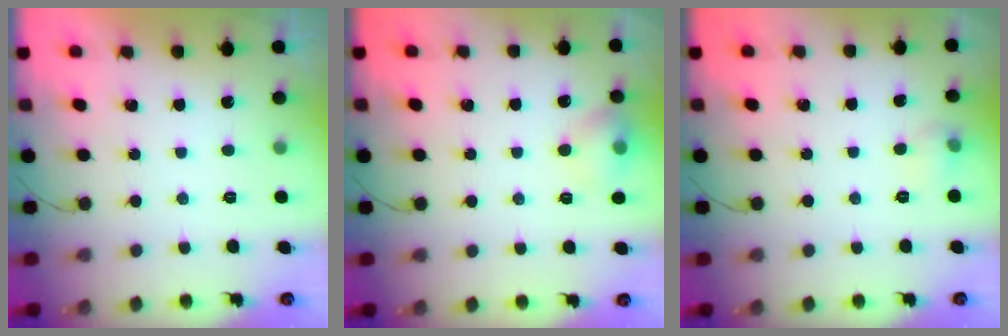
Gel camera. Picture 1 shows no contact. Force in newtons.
{"total": 7.5, "press": 7.5, "slide": 0.9}
{"total": 6.4, "press": 5.6, "slide": 3.1}